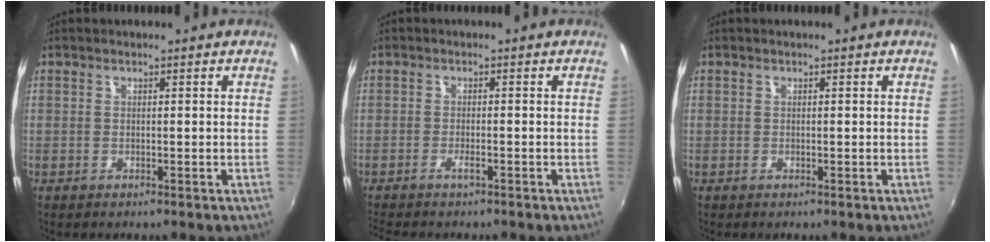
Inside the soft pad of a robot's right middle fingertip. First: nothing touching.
{"total": 2.2, "force": [-1.8, 0.3, 1.3], "torque": [-0.036, 0.000, -0.035]}
{"total": 0.0}